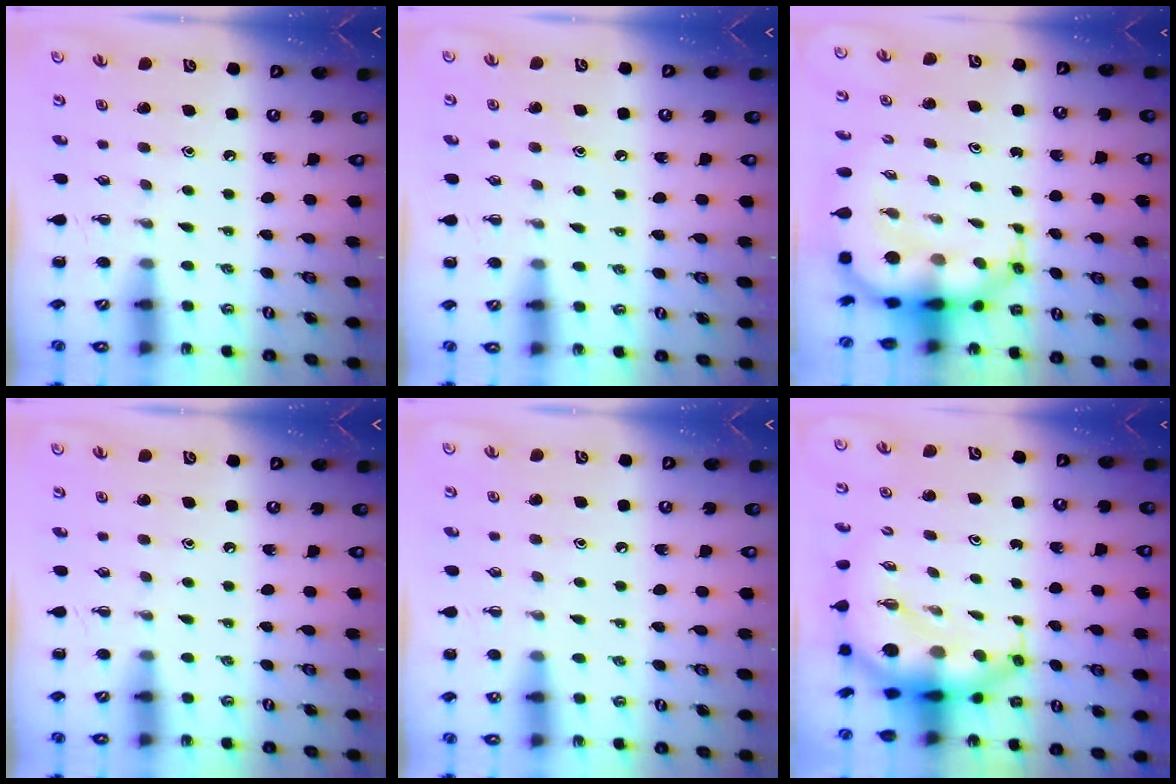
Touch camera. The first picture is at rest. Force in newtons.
{"total": 5.5, "press": 5.3, "slide": 1.6}
{"total": 9.4, "press": 9.0, "slide": 2.6}
{"total": 0.0}
{"total": 3.4, "press": 3.2, "slide": 1.2}
{"total": 8.2, "press": 7.9, "slide": 2.0}